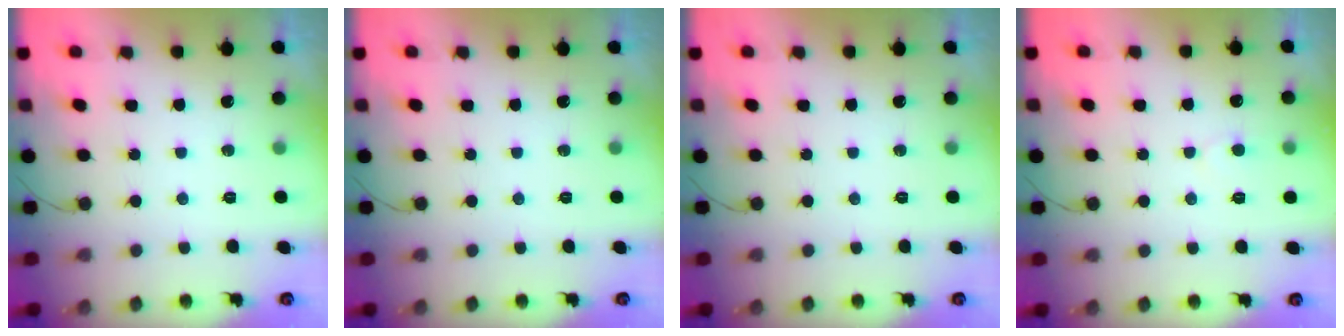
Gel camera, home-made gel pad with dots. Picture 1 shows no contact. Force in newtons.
{"total": 0.0}
{"total": 0.0}
{"total": 4.5, "press": 4.4, "slide": 0.3}